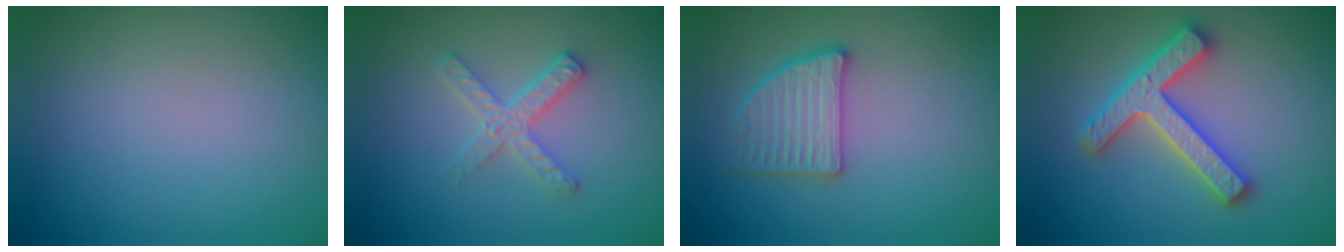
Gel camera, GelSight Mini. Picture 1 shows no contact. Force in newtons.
{"total": 2.6, "press": 2.5, "slide": 0.4}
{"total": 3.0, "press": 3.0, "slide": 0.6}
{"total": 4.7, "press": 4.7, "slide": 0.8}